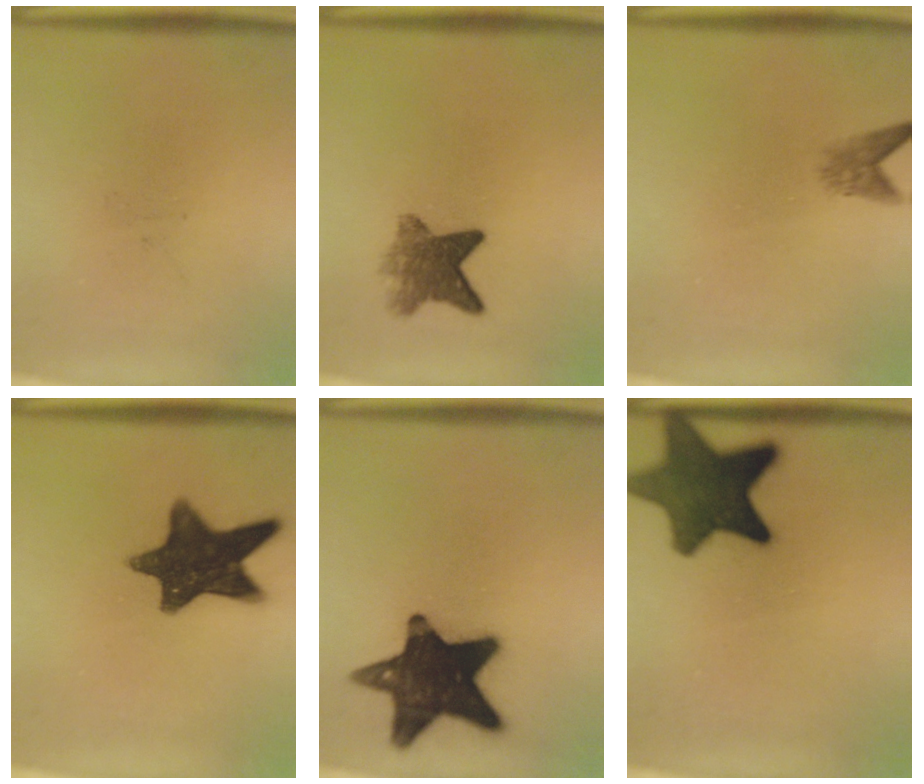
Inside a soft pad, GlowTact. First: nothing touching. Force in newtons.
{"total": 5.9}
{"total": 2.0}
{"total": 13.4}
{"total": 17.1}
{"total": 13.3}